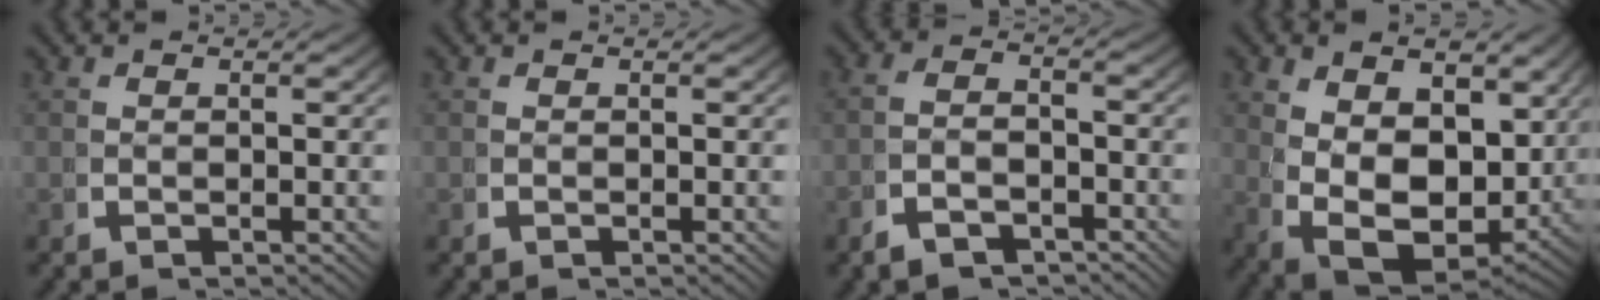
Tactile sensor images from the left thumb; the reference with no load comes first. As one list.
[{"total": 0.0}, {"total": 3.1, "force": [-2.5, 1.3, 1.3], "torque": [-0.022, -0.011, -0.041]}, {"total": 10.9, "force": [-1.3, 7.5, 7.8], "torque": [-0.177, -0.070, 0.008]}]